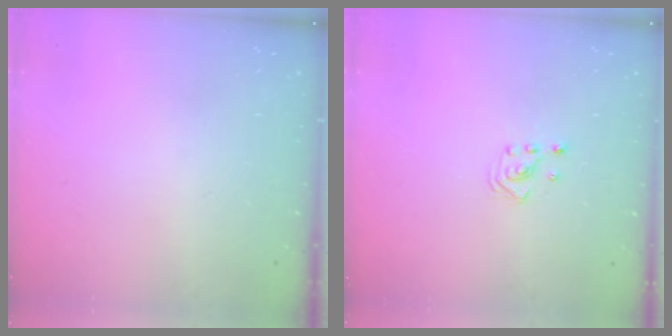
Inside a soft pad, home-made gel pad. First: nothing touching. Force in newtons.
{"total": 2.8, "press": 2.8, "slide": 0.3}